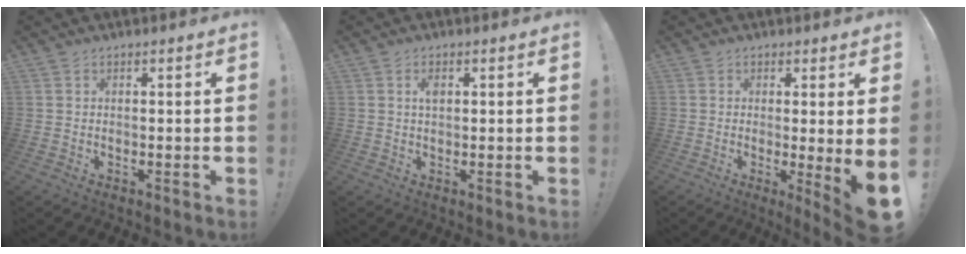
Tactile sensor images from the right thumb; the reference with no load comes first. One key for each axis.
{"total": 2.0, "fx": 0.6, "fy": 1.2, "fz": 1.5, "tx": -0.031, "ty": 0.005, "tz": 0.010}
{"total": 6.4, "fx": 0.3, "fy": -0.2, "fz": 6.4, "tx": -0.080, "ty": -0.022, "tz": 0.005}